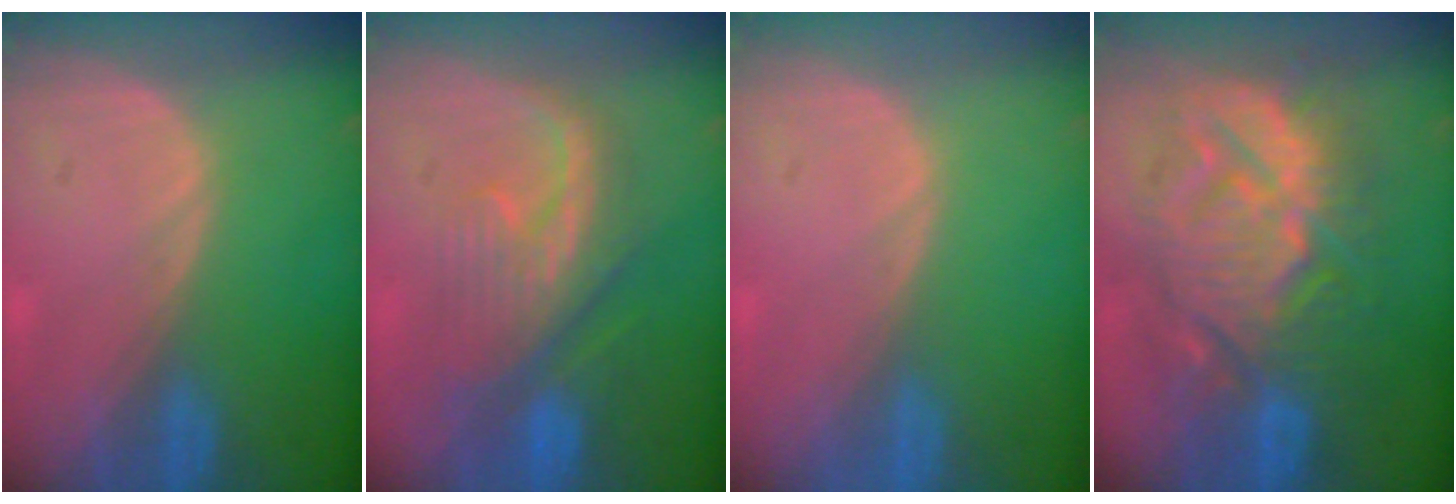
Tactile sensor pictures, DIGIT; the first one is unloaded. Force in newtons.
{"total": 8.5, "press": 8.3, "slide": 1.5}
{"total": 0.0}
{"total": 13.5, "press": 13.4, "slide": 1.3}